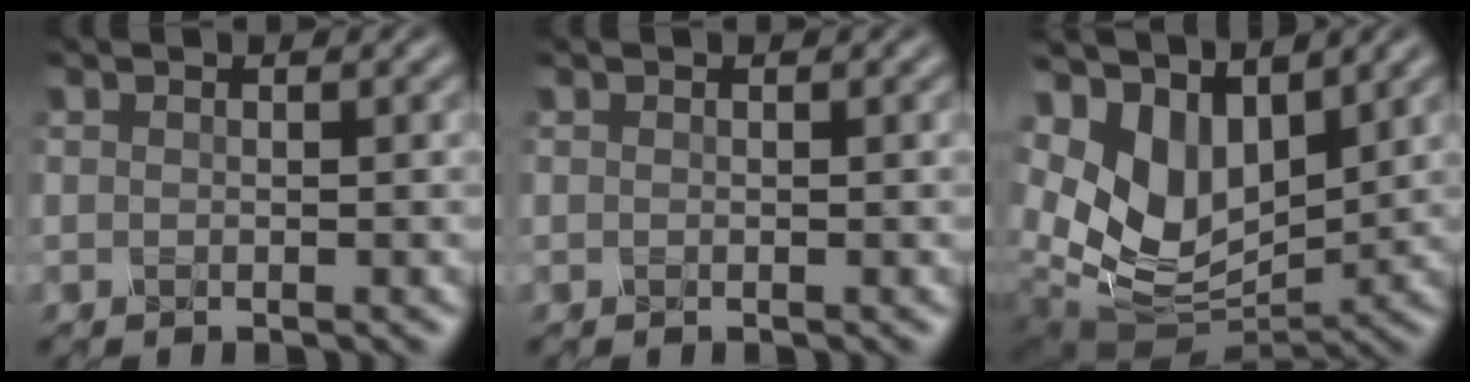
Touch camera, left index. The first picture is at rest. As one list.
[{"total": 0.0}, {"total": 8.7, "force": [4.2, 5.0, 5.8], "torque": [-0.137, -0.004, 0.091]}]